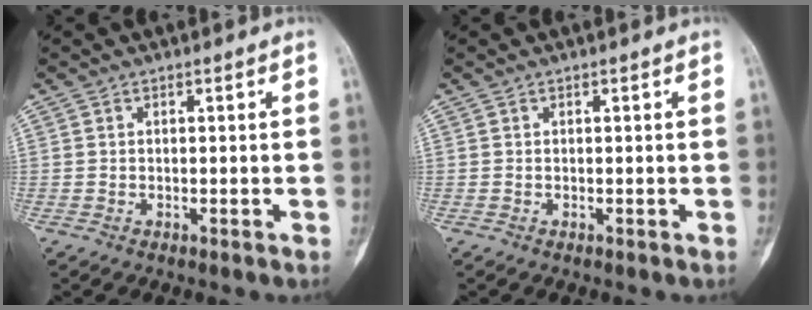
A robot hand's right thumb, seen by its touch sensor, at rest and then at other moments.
{"total": 0.0}